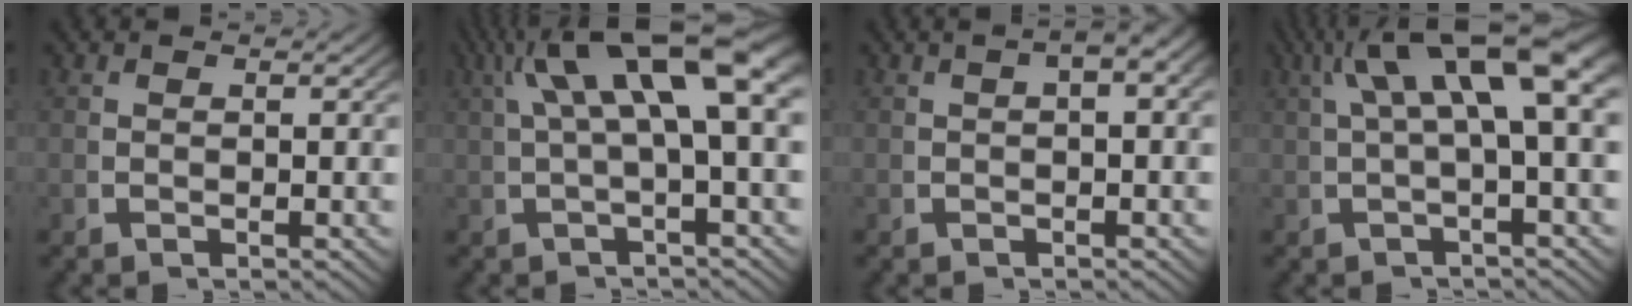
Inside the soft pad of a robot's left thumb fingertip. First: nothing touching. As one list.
[{"total": 7.9, "force": [2.4, 2.6, 7.1], "torque": [-0.114, 0.015, 0.033]}, {"total": 2.9, "force": [0.7, 1.1, 2.6], "torque": [-0.034, 0.019, 0.004]}, {"total": 6.8, "force": [2.0, 2.1, 6.1], "torque": [-0.097, 0.016, 0.027]}]